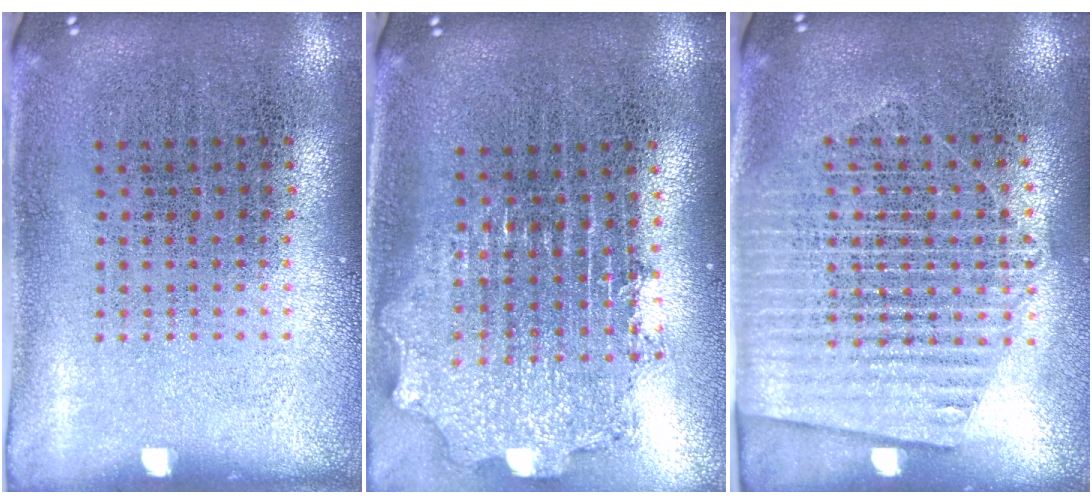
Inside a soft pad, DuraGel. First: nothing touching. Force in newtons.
{"total": 2.0, "press": 1.6, "slide": 1.3}
{"total": 1.6, "press": 1.5, "slide": 0.7}